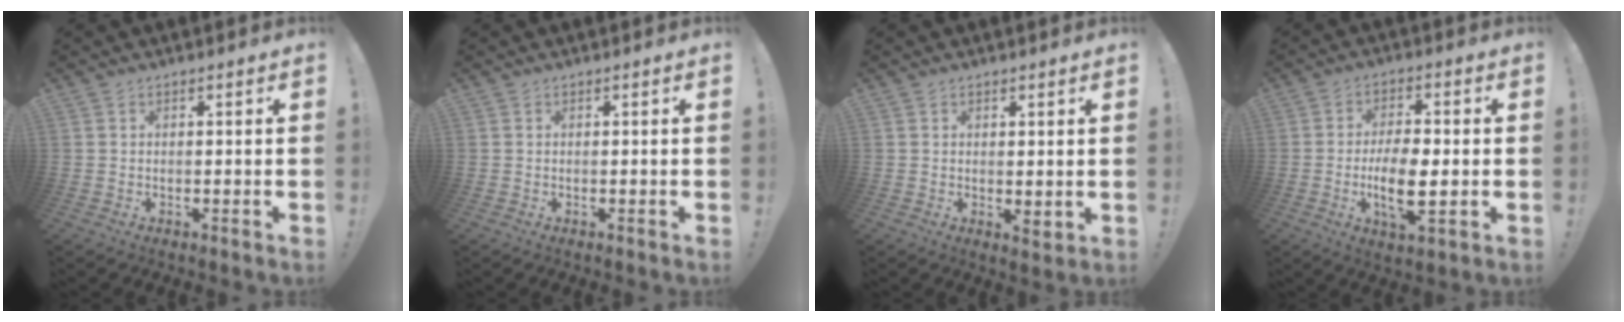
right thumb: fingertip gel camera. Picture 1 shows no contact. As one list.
[{"total": 0.0}, {"total": 2.2, "force": [1.1, 0.8, 1.7], "torque": [-0.022, -0.008, 0.020]}, {"total": 10.9, "force": [-2.2, 4.2, 9.9], "torque": [-0.186, -0.003, -0.041]}]